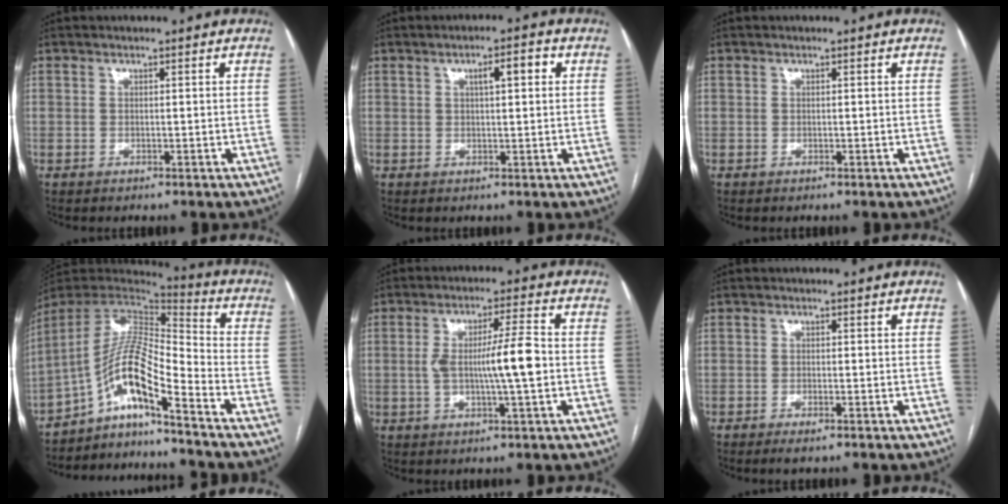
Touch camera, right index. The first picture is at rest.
{"total": 3.9, "force": [1.3, 0.9, 3.6], "torque": [-0.060, 0.012, 0.020]}
{"total": 0.0}
{"total": 12.6, "force": [-7.9, 0.9, 9.7], "torque": [-0.181, 0.017, -0.141]}
{"total": 8.2, "force": [-0.5, 0.3, 8.2], "torque": [-0.145, 0.005, -0.010]}
{"total": 1.7, "force": [-1.2, 0.2, 1.3], "torque": [-0.023, -0.004, -0.018]}